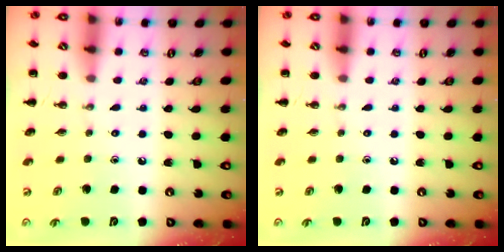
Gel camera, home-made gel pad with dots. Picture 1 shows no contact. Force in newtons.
{"total": 0.0}